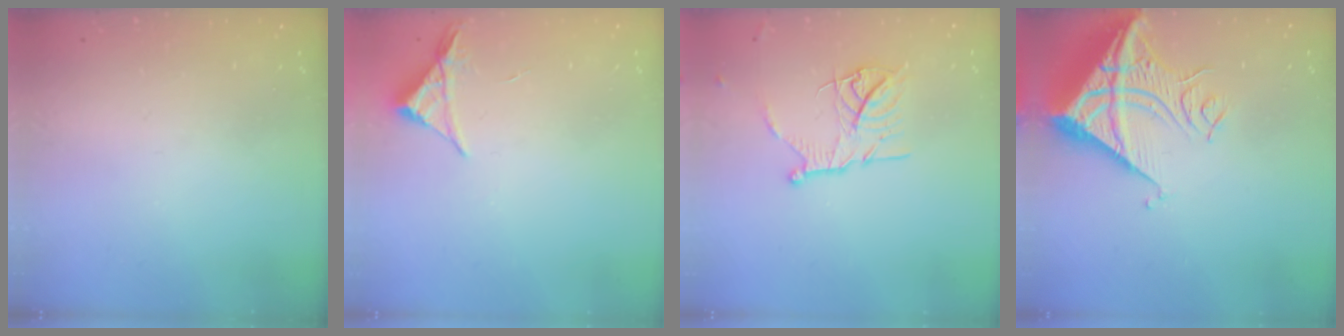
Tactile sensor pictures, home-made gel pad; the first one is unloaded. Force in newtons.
{"total": 3.4, "press": 3.4, "slide": 0.6}
{"total": 12.8, "press": 12.8, "slide": 1.1}
{"total": 14.2, "press": 14.1, "slide": 1.9}